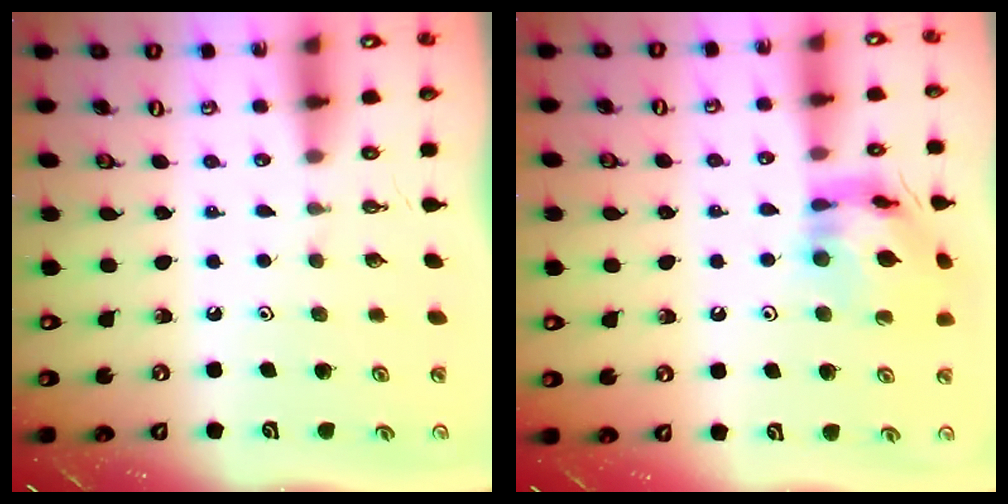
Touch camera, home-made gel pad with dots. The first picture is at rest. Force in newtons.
{"total": 13.7, "press": 13.6, "slide": 1.4}